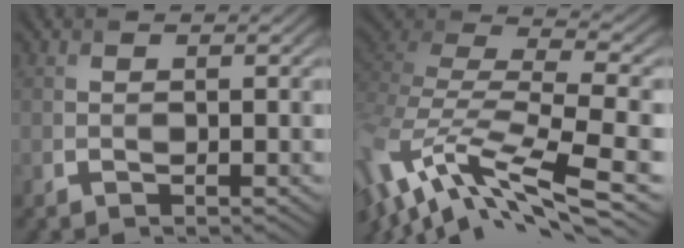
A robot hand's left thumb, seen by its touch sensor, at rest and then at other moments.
{"total": 13.6, "force": [-6.5, 4.6, 11.0], "torque": [-0.273, -0.006, -0.100]}